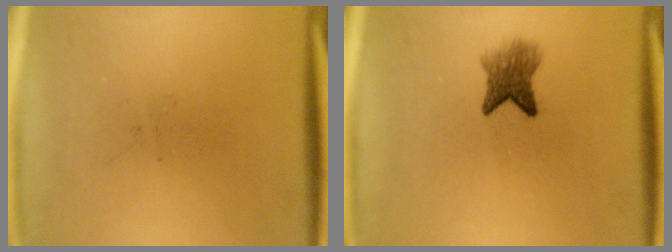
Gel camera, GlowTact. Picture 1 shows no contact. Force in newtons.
{"total": 3.9}